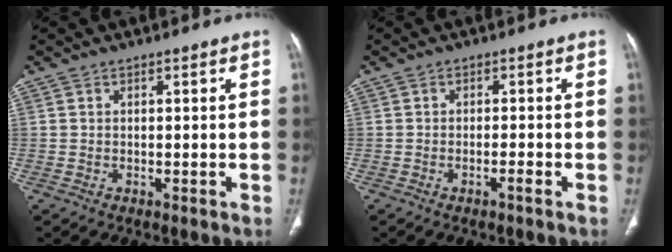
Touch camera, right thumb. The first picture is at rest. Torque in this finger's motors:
{"motor_torque": [-0.21, -0.02, -0.26, -0.02, -0.04]}